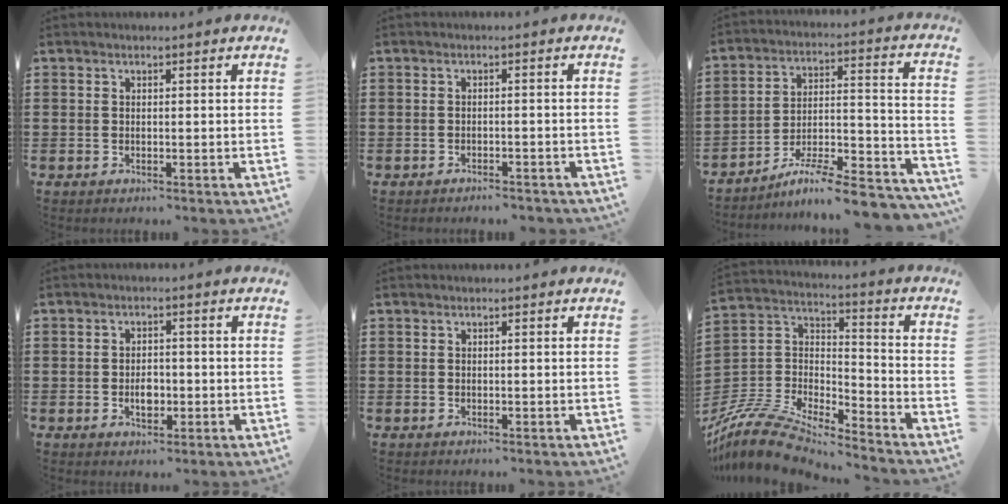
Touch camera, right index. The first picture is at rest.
{"total": 1.5, "force": [-1.5, 0.2, 0.1], "torque": [-0.009, 0.001, -0.030]}
{"total": 8.5, "force": [-7.2, 0.6, 4.5], "torque": [-0.061, 0.006, -0.140]}
{"total": 3.1, "force": [-0.7, 1.9, 2.4], "torque": [-0.039, -0.001, -0.015]}
{"total": 0.0}
{"total": 10.5, "force": [-9.7, 2.2, 3.5], "torque": [-0.096, 0.007, -0.201]}